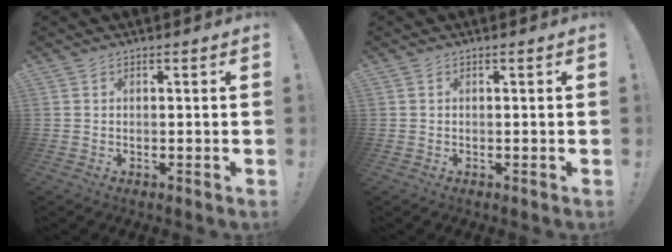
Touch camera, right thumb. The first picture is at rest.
{"total": 0.0}